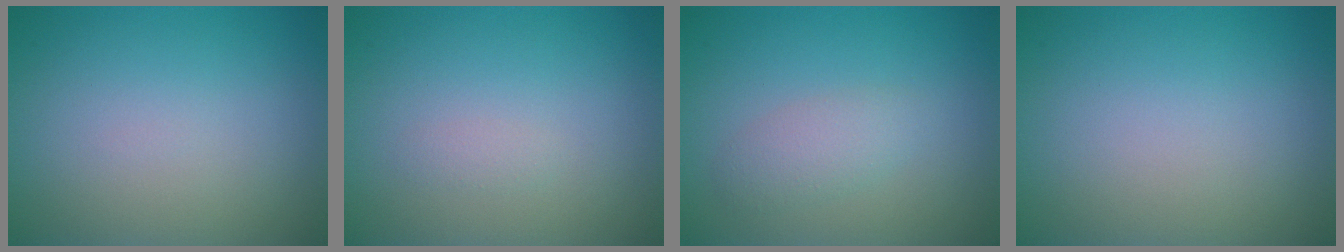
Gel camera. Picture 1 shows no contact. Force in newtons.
{"total": 0.6, "press": 0.6, "slide": 0.1}
{"total": 1.9, "press": 1.9, "slide": 0.1}
{"total": 0.0}